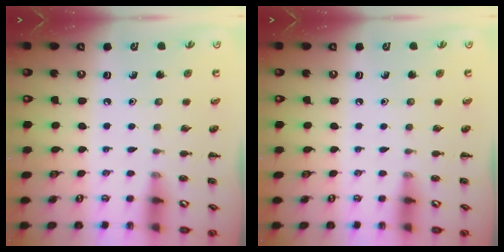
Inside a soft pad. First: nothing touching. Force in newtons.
{"total": 0.0}